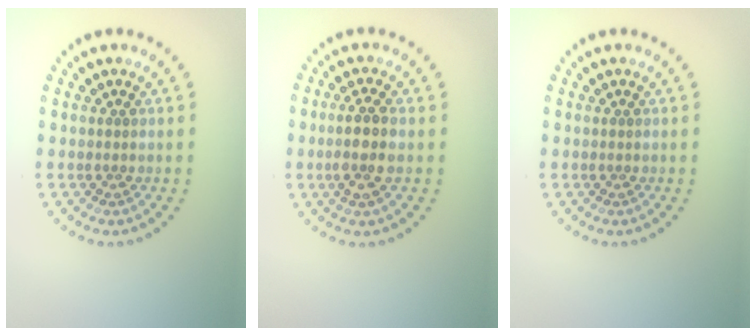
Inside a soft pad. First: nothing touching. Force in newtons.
{"total": 2.8, "press": 2.6, "slide": 1.1}
{"total": 0.0}